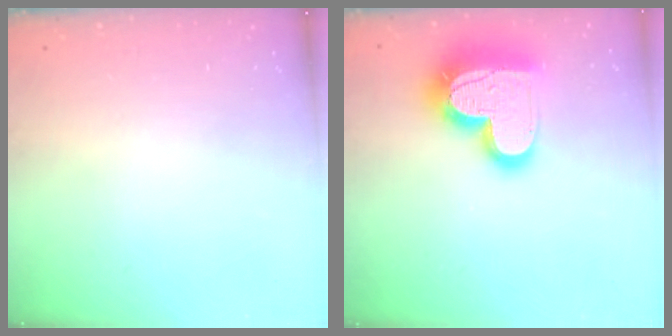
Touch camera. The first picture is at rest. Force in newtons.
{"total": 21.1, "press": 21.0, "slide": 1.9}